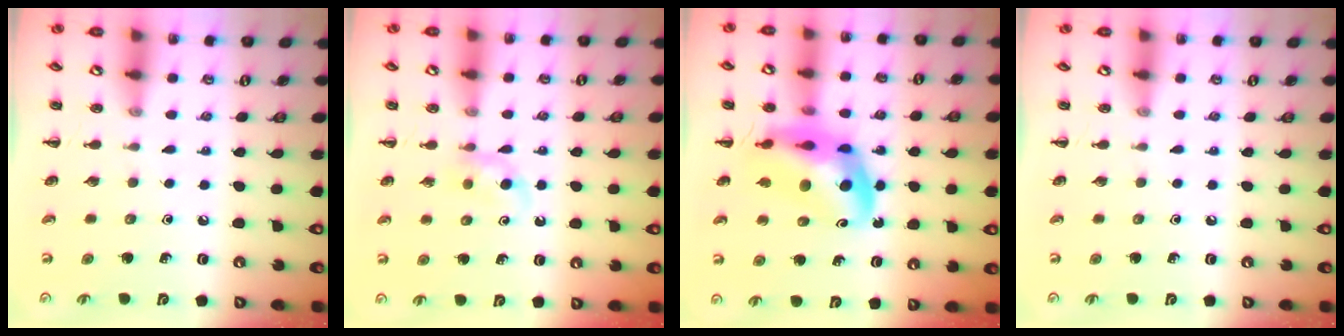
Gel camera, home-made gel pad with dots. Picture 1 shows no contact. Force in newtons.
{"total": 3.6, "press": 3.3, "slide": 1.3}
{"total": 13.9, "press": 13.4, "slide": 3.9}
{"total": 0.0}